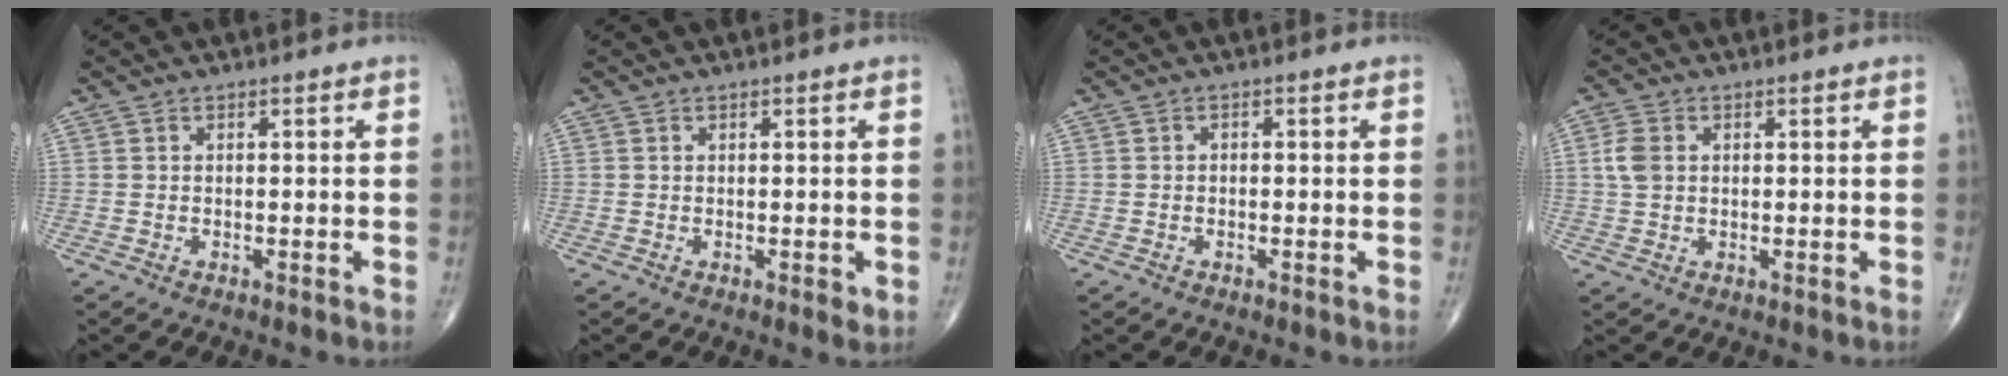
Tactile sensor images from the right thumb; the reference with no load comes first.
{"total": 1.3, "force": [-0.2, 0.6, 1.2], "torque": [-0.011, -0.003, -0.002]}
{"total": 0.6, "force": [-0.1, 0.4, 0.4], "torque": [-0.004, 0.003, -0.004]}
{"total": 3.9, "force": [0.7, 2.7, 2.7], "torque": [-0.062, 0.005, 0.014]}